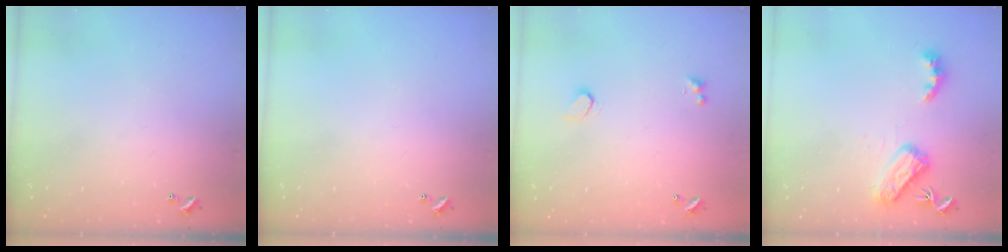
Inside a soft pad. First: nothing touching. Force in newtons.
{"total": 0.0}
{"total": 0.9, "press": 0.8, "slide": 0.4}
{"total": 6.0, "press": 6.0, "slide": 0.1}